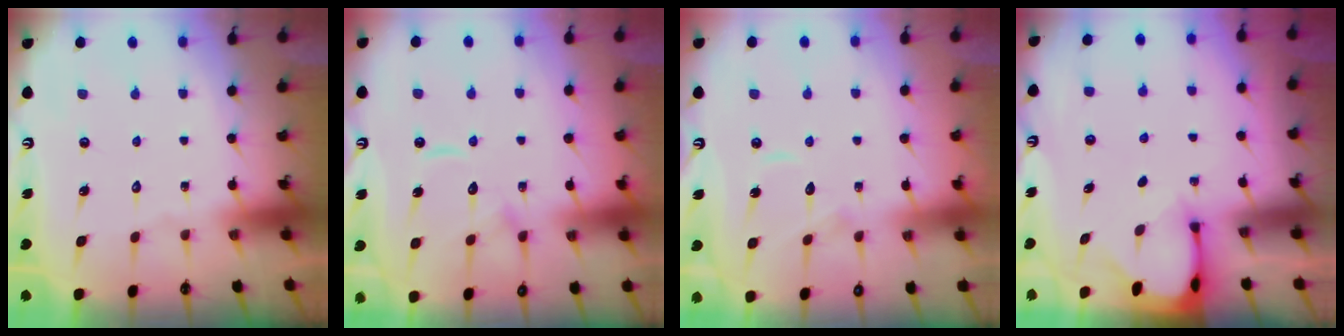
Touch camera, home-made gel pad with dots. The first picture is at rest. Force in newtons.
{"total": 11.2, "press": 11.2, "slide": 1.2}
{"total": 6.7, "press": 6.7, "slide": 0.7}
{"total": 2.7, "press": 2.7, "slide": 0.3}